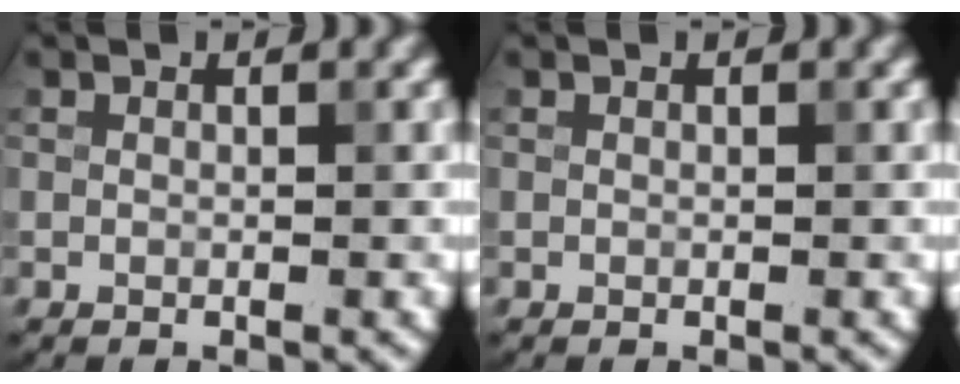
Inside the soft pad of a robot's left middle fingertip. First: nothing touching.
{"total": 0.0}